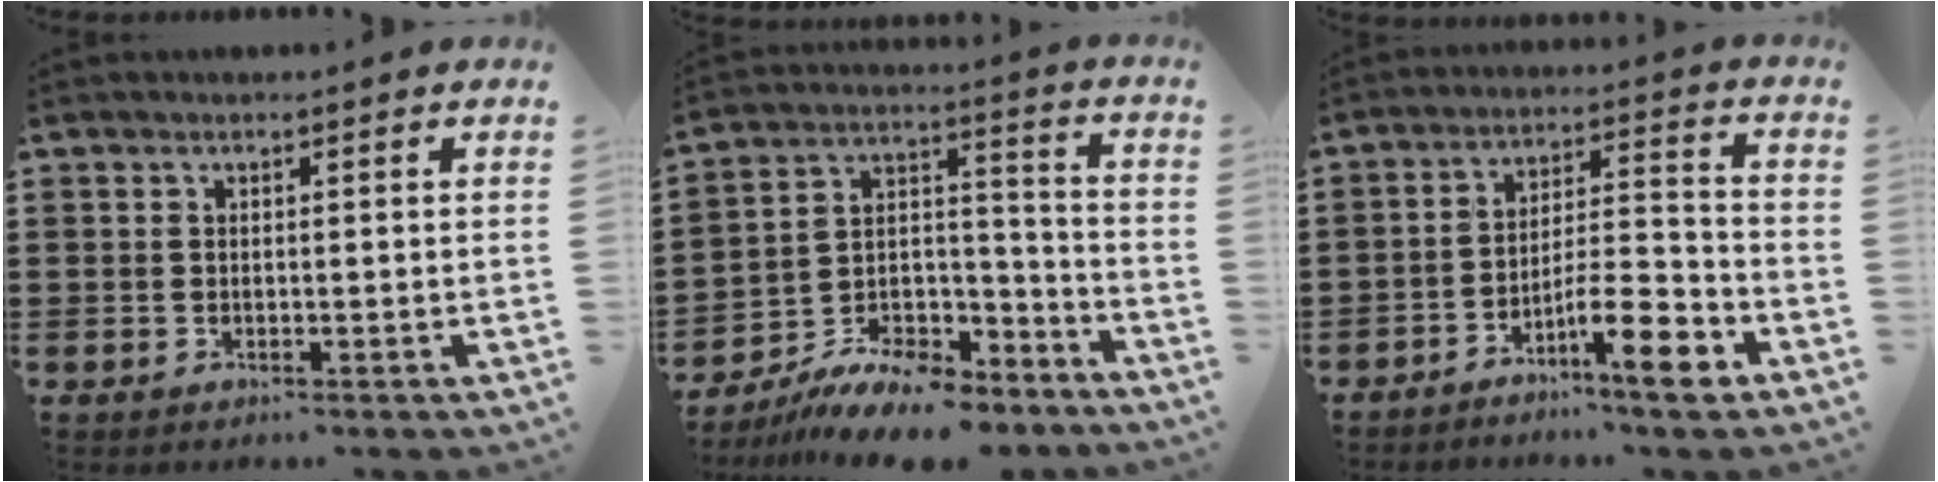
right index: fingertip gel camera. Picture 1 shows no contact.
{"total": 10.8, "force": [-9.6, 3.0, 3.9], "torque": [-0.061, 0.036, -0.182]}
{"total": 9.9, "force": [-6.4, 2.2, 7.3], "torque": [-0.120, 0.015, -0.113]}